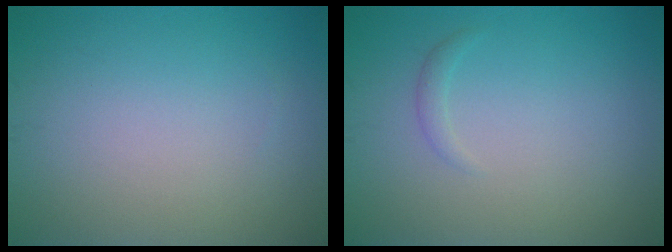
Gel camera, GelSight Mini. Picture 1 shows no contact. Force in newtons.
{"total": 0.7, "press": 0.7, "slide": 0.0}